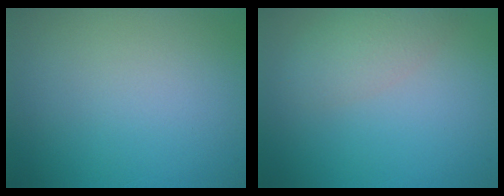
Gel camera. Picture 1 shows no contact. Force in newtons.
{"total": 2.8, "press": 2.8, "slide": 0.1}